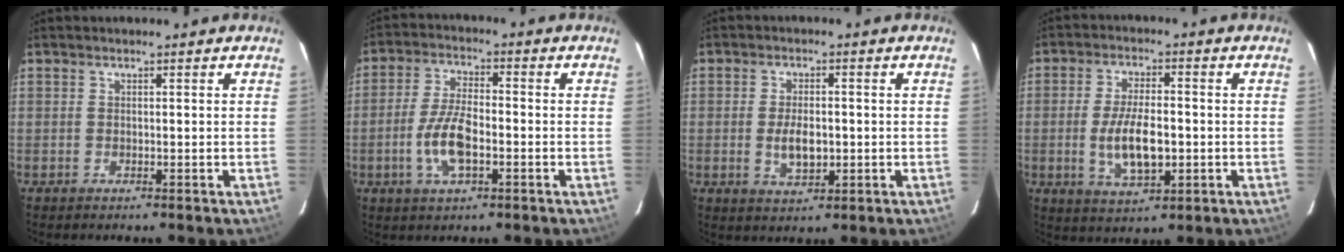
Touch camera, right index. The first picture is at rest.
{"total": 8.7, "force": [-2.6, 3.4, 7.5], "torque": [-0.158, 0.002, -0.050]}
{"total": 5.6, "force": [-0.8, 2.9, 4.8], "torque": [-0.090, -0.005, -0.009]}
{"total": 9.6, "force": [-1.6, 3.9, 8.6], "torque": [-0.166, -0.008, -0.024]}